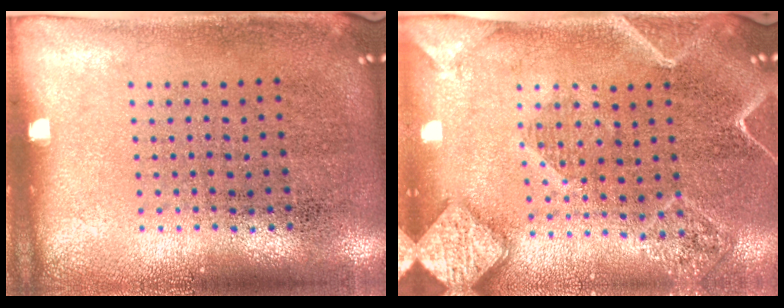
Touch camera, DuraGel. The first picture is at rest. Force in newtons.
{"total": 2.4, "press": 2.2, "slide": 0.9}